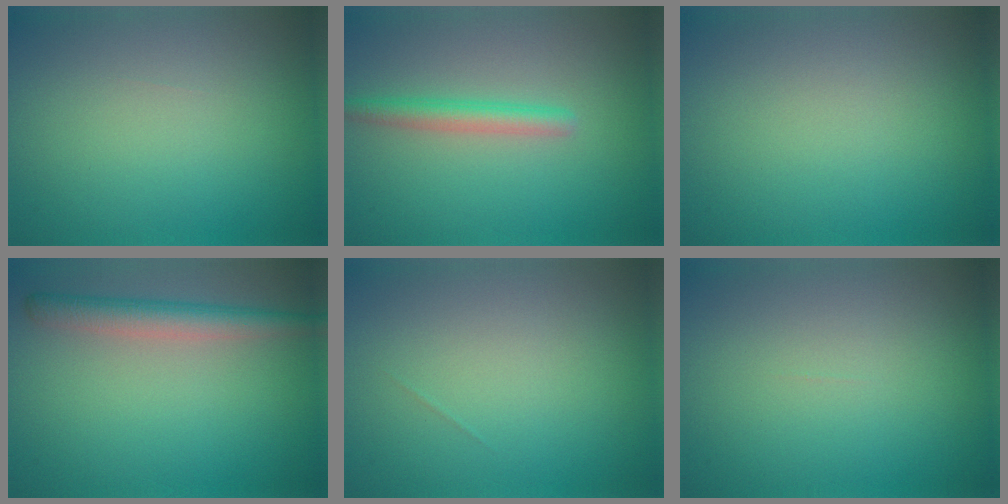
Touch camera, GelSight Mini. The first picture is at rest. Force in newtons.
{"total": 2.3, "press": 2.3, "slide": 0.1}
{"total": 0.0}
{"total": 3.4, "press": 3.4, "slide": 0.1}
{"total": 0.0}
{"total": 0.0}